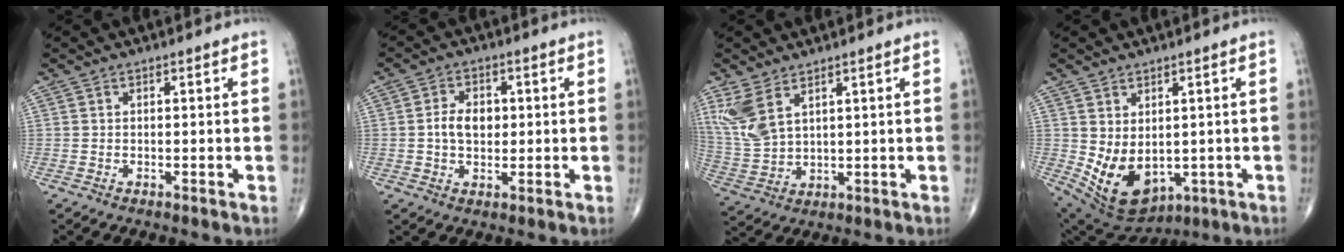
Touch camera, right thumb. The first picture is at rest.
{"total": 5.7, "force": [0.3, 3.9, 4.1], "torque": [-0.062, 0.006, 0.002]}
{"total": 8.2, "force": [4.6, 4.0, 5.6], "torque": [-0.125, -0.012, 0.107]}
{"total": 11.2, "force": [-0.8, 7.5, 8.3], "torque": [-0.128, -0.009, 0.021]}